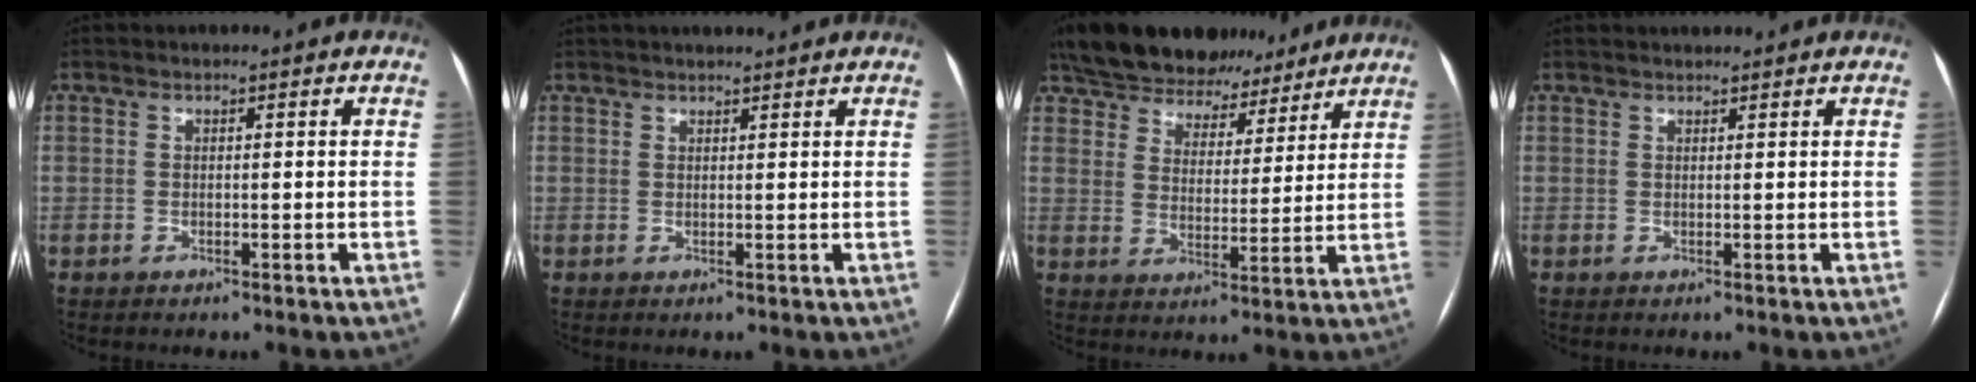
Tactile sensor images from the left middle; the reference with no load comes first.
{"total": 5.2, "force": [4.8, 0.6, 2.1], "torque": [-0.028, 0.029, 0.066]}
{"total": 16.9, "force": [14.4, 7.4, 5.0], "torque": [-0.095, 0.027, 0.212]}
{"total": 2.7, "force": [2.7, 0.3, 0.6], "torque": [-0.006, 0.026, 0.038]}